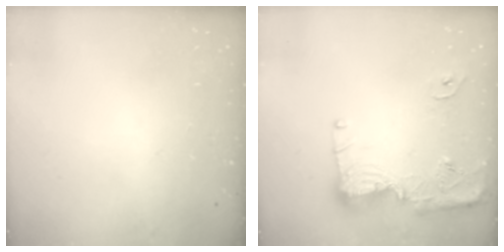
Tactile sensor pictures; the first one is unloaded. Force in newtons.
{"total": 13.8, "press": 13.8, "slide": 1.3}